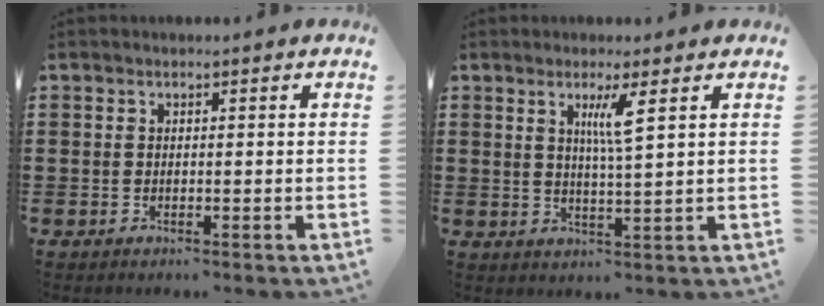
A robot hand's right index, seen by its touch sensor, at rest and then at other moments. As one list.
[{"total": 3.8, "force": [1.8, -0.2, 3.4], "torque": [-0.073, -0.004, 0.027]}]